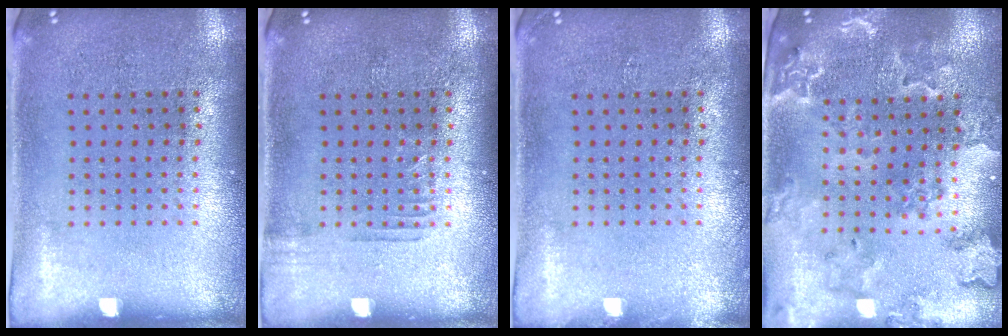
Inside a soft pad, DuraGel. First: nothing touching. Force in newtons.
{"total": 0.8, "press": 0.8, "slide": 0.2}
{"total": 0.6, "press": 0.6, "slide": 0.1}
{"total": 1.8, "press": 1.8, "slide": 0.3}